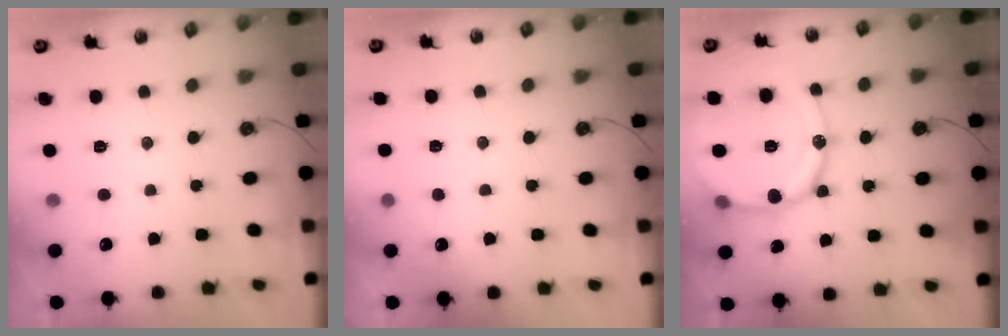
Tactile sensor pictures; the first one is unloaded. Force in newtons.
{"total": 2.8, "press": 2.6, "slide": 1.1}
{"total": 19.6, "press": 19.3, "slide": 3.3}